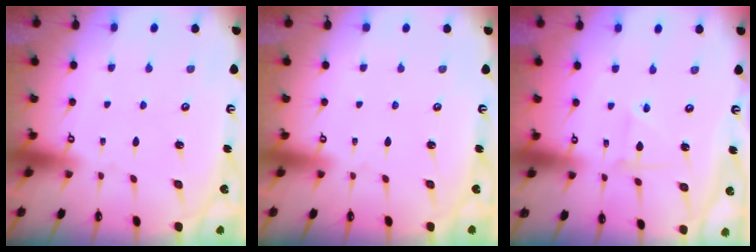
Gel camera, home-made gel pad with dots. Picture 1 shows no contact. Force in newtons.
{"total": 0.0}
{"total": 3.1, "press": 3.0, "slide": 0.9}